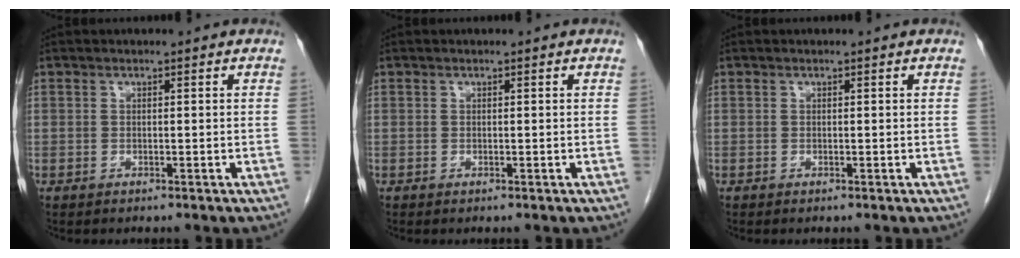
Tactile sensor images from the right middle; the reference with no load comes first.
{"total": 0.0}
{"total": 0.0}